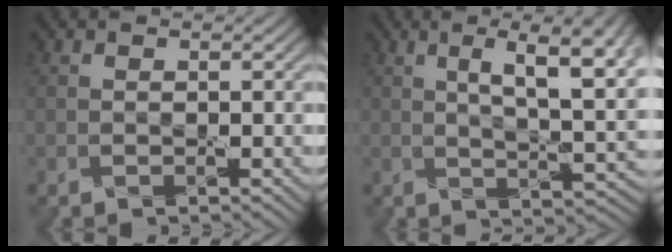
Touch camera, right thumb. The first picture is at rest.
{"total": 10.0, "force": [2.9, 3.1, 9.0], "torque": [-0.147, 0.004, 0.044]}